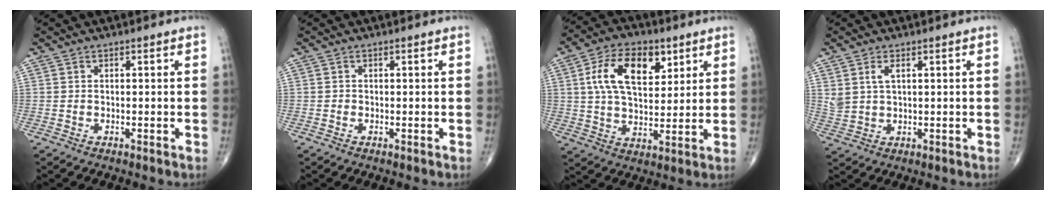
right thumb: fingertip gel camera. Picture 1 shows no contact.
{"total": 0.0}
{"total": 13.8, "force": [4.9, 7.7, 10.3], "torque": [-0.159, -0.008, 0.088]}
{"total": 3.9, "force": [1.7, 2.0, 2.8], "torque": [-0.058, -0.005, 0.041]}